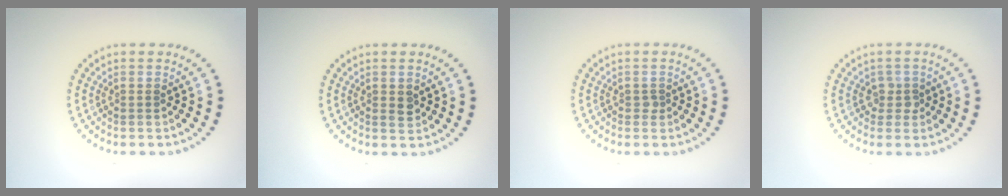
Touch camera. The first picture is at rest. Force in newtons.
{"total": 1.1, "press": 1.1, "slide": 0.1}
{"total": 0.5, "press": 0.4, "slide": 0.4}
{"total": 1.2, "press": 1.1, "slide": 0.6}